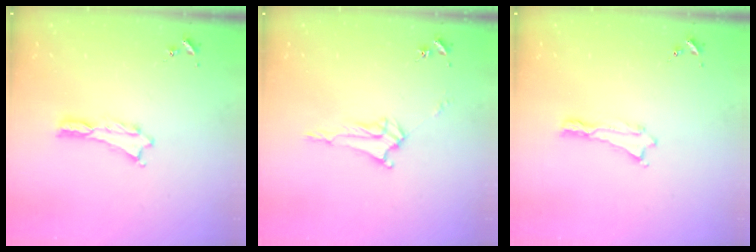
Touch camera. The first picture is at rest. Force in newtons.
{"total": 3.0, "press": 3.0, "slide": 0.3}
{"total": 0.0}